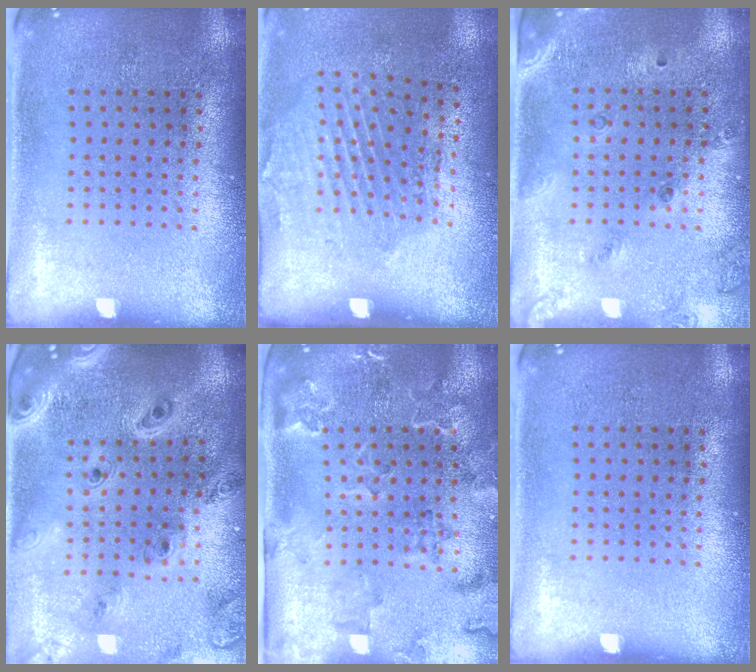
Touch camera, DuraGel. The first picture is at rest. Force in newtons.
{"total": 2.0, "press": 1.1, "slide": 1.7}
{"total": 1.5, "press": 1.3, "slide": 0.7}
{"total": 2.5, "press": 2.2, "slide": 1.2}
{"total": 2.3, "press": 2.3, "slide": 0.4}
{"total": 0.0}